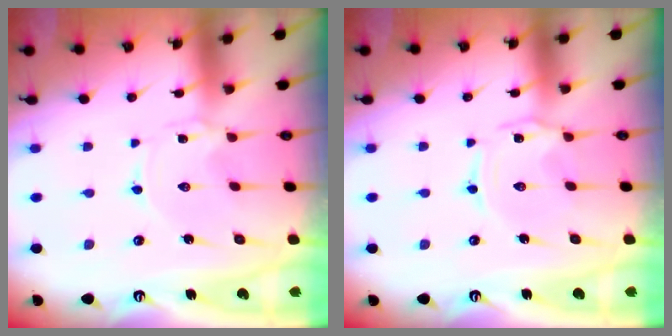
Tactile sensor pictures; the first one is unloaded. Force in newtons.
{"total": 1.3, "press": 1.3, "slide": 0.3}